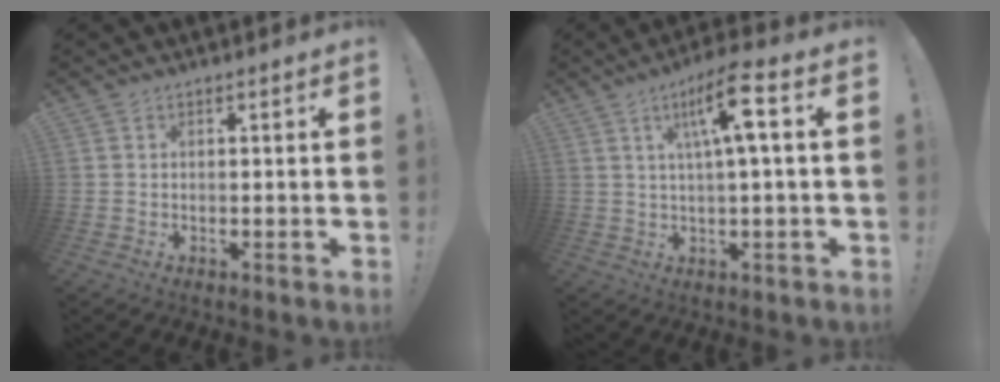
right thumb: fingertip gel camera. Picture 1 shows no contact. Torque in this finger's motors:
{"motor_torque": [1.05, 1.07, 0.15, 0.22, 0.23]}